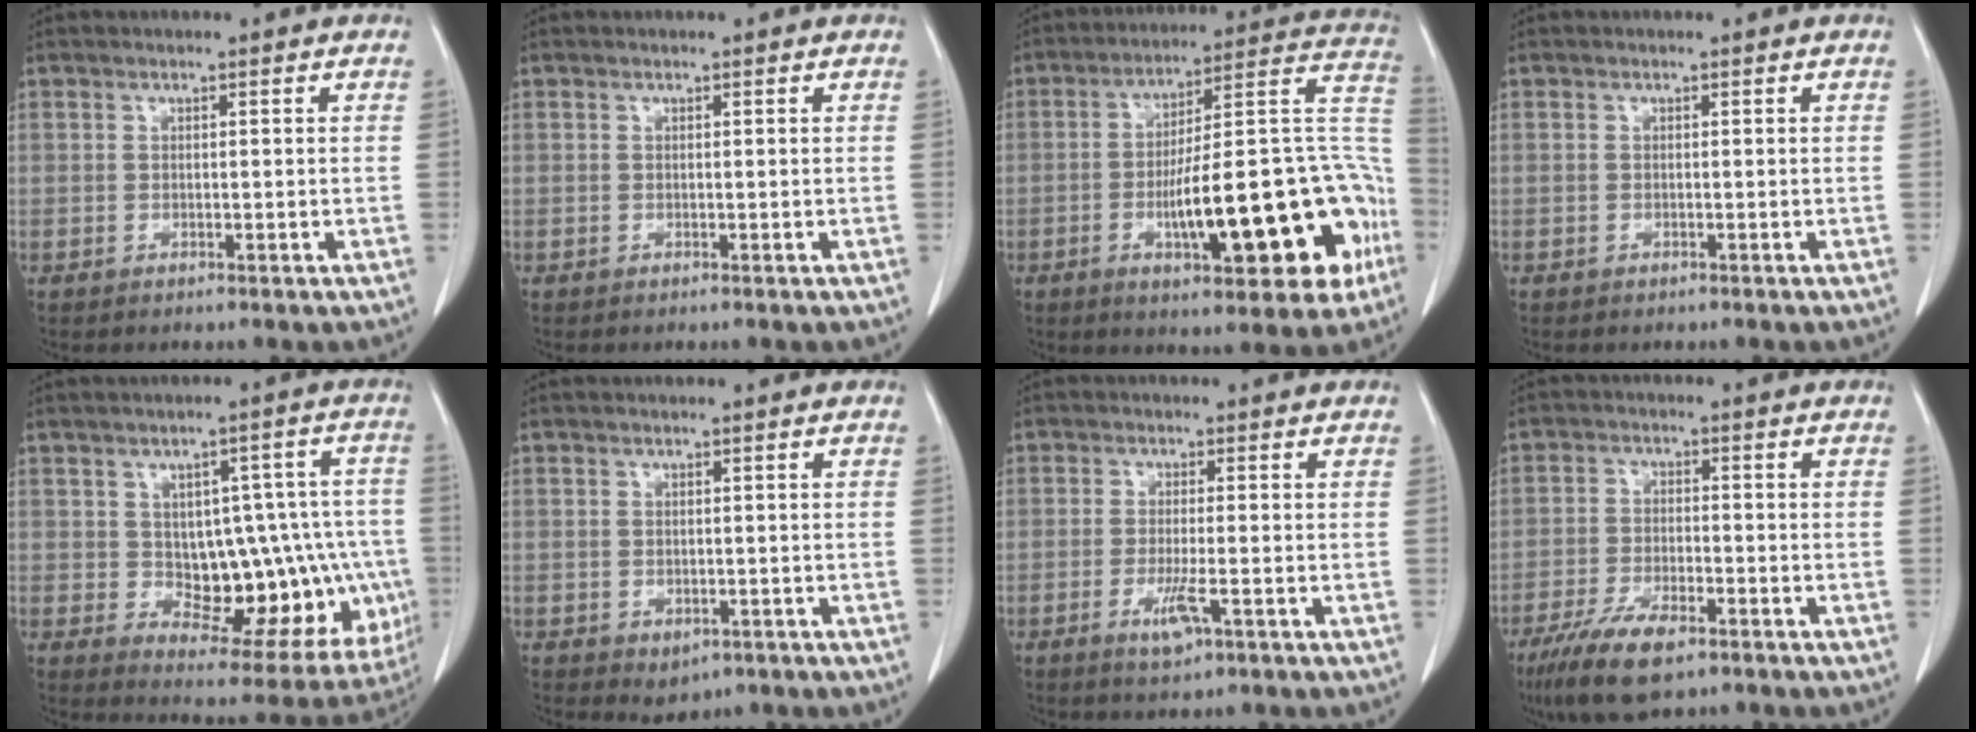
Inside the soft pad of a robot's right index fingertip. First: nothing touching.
{"total": 0.0}
{"total": 24.6, "force": [-7.4, 5.9, 22.6], "torque": [-0.257, 0.032, -0.094]}
{"total": 0.0}
{"total": 16.9, "force": [-1.6, 8.5, 14.5], "torque": [-0.151, 0.032, 0.006]}
{"total": 2.5, "force": [-1.2, 1.8, 1.2], "torque": [-0.009, 0.001, -0.002]}
{"total": 3.9, "force": [-1.8, 0.6, 3.5], "torque": [-0.067, -0.006, -0.031]}
{"total": 8.8, "force": [-5.8, 2.6, 6.0], "torque": [-0.113, -0.013, -0.100]}